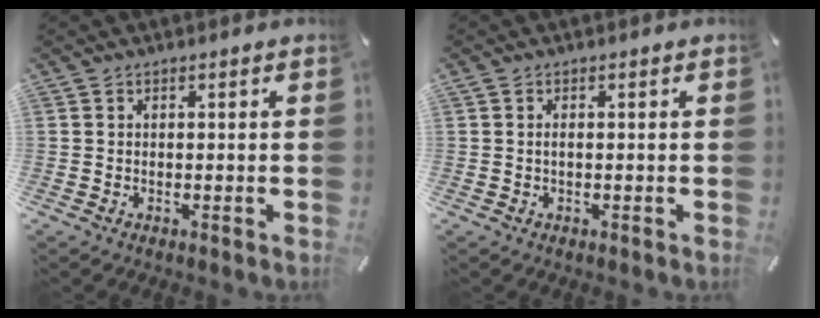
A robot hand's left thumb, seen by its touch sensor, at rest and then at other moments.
{"total": 1.1, "force": [-0.2, 0.3, 1.0], "torque": [-0.019, 0.000, -0.003]}